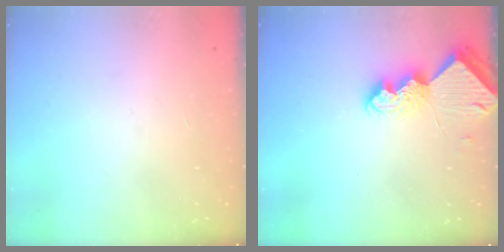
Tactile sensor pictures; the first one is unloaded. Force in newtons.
{"total": 7.9, "press": 7.8, "slide": 0.6}